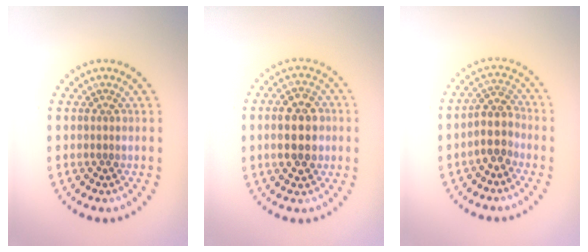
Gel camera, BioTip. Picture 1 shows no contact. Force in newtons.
{"total": 5.2, "press": 5.2, "slide": 0.3}
{"total": 2.8, "press": 2.4, "slide": 1.5}